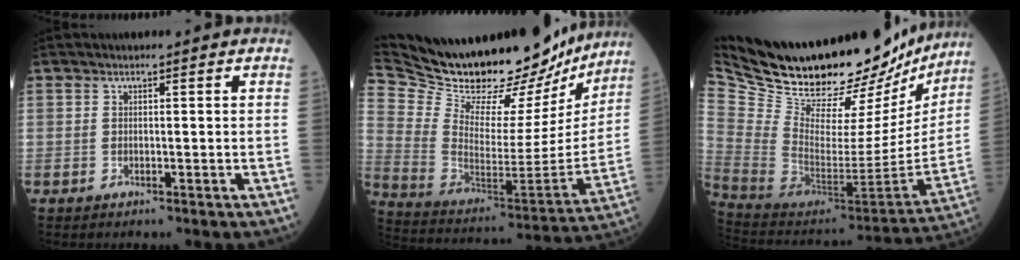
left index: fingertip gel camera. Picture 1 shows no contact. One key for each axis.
{"total": 31.2, "fx": 27.6, "fy": 9.3, "fz": 11.1, "tx": -0.210, "ty": -0.047, "tz": 0.401}
{"total": 35.4, "fx": 29.4, "fy": 11.3, "fz": 16.2, "tx": -0.289, "ty": -0.050, "tz": 0.426}